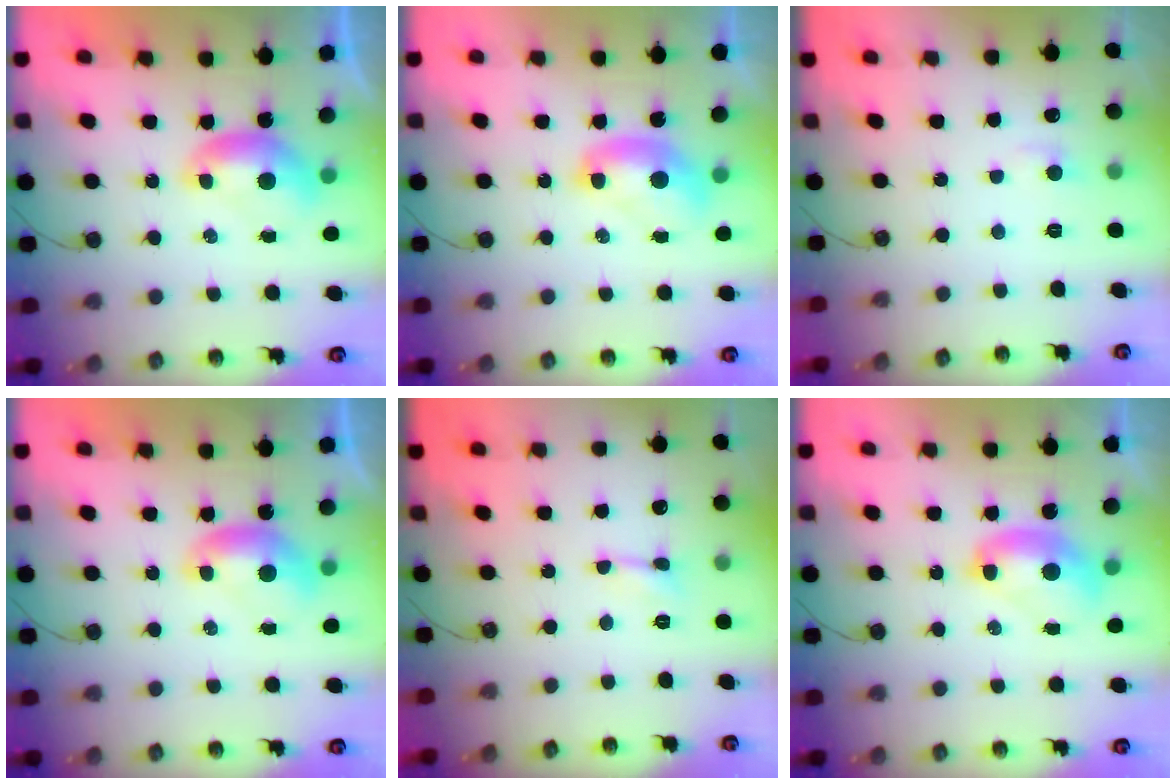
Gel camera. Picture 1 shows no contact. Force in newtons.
{"total": 2.1, "press": 2.1, "slide": 0.2}
{"total": 0.8, "press": 0.0, "slide": 0.8}
{"total": 0.0}
{"total": 2.4, "press": 2.3, "slide": 0.6}
{"total": 2.8, "press": 2.8, "slide": 0.1}